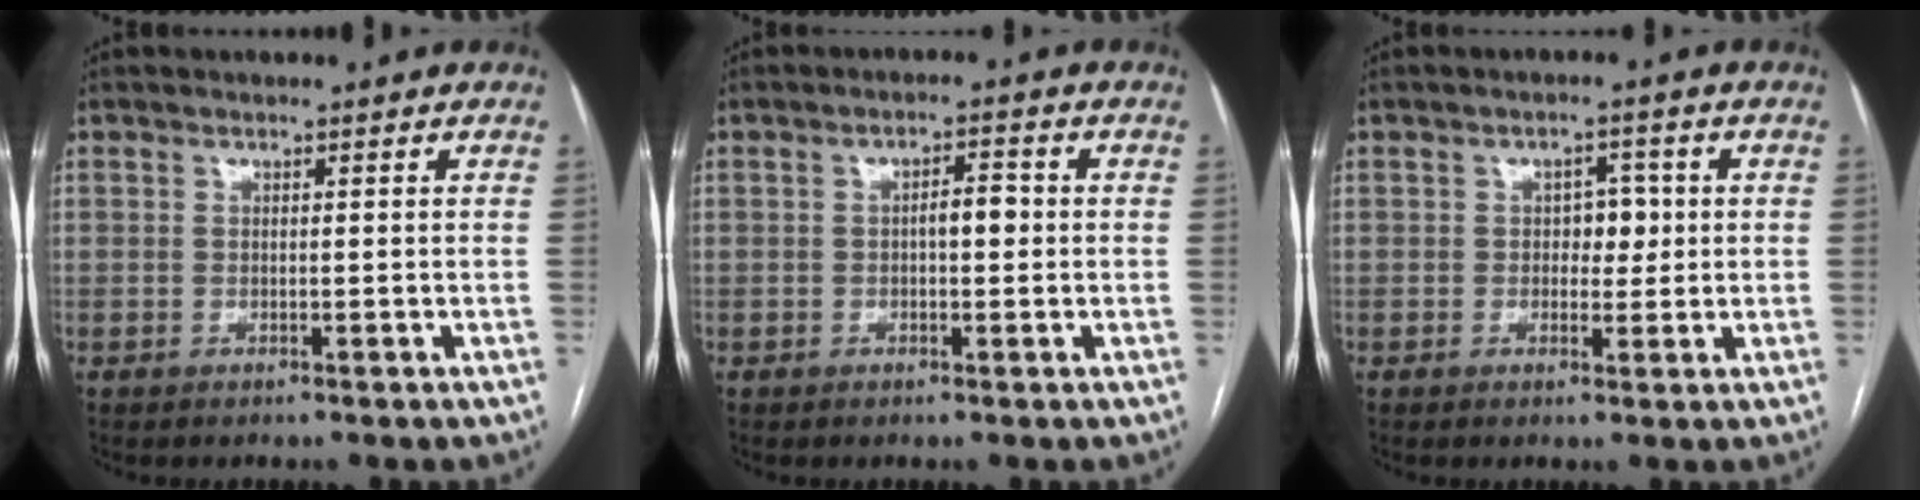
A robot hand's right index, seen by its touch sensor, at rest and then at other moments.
{"total": 3.1, "force": [-0.1, 1.1, 2.9], "torque": [-0.043, 0.009, -0.003]}
{"total": 3.6, "force": [0.3, 2.3, 2.7], "torque": [-0.030, 0.010, 0.005]}